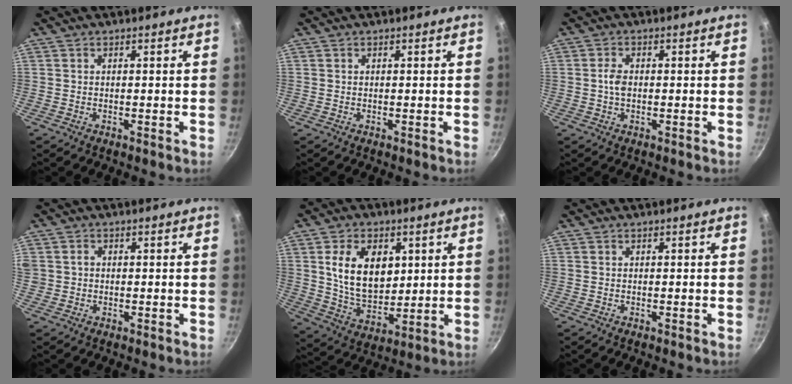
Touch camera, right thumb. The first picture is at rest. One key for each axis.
{"total": 0.0}
{"total": 2.8, "fx": 0.0, "fy": 1.8, "fz": 2.2, "tx": -0.041, "ty": 0.002, "tz": -0.004}
{"total": 2.4, "fx": 0.2, "fy": 2.2, "fz": 1.0, "tx": -0.010, "ty": 0.004, "tz": 0.008}
{"total": 14.2, "fx": 3.7, "fy": 9.2, "fz": 10.2, "tx": -0.143, "ty": -0.021, "tz": 0.077}
{"total": 0.0}